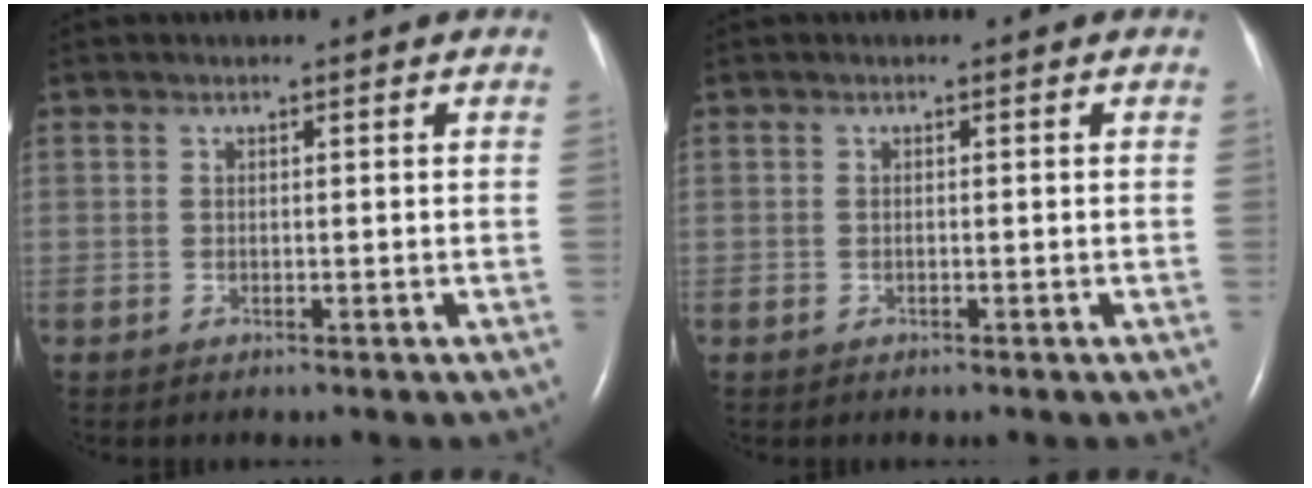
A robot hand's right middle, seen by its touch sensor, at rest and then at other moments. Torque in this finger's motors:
{"motor_torque": [0.14, -0.01, -0.03, 0.02]}